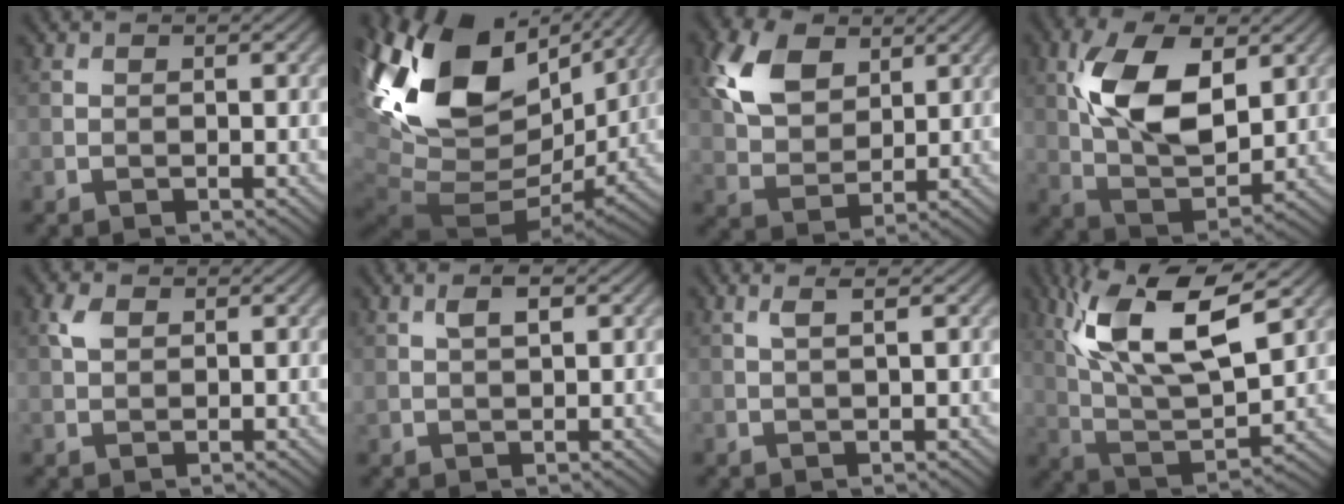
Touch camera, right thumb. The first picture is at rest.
{"total": 19.3, "force": [5.5, 12.8, 13.4], "torque": [-0.297, -0.025, 0.133]}
{"total": 8.9, "force": [3.9, 5.6, 5.6], "torque": [-0.143, 0.008, 0.072]}
{"total": 11.9, "force": [3.4, 6.3, 9.6], "torque": [-0.199, 0.005, 0.061]}
{"total": 2.2, "force": [0.9, 1.4, 1.4], "torque": [-0.038, 0.006, 0.018]}
{"total": 2.5, "force": [1.1, 0.9, 2.1], "torque": [-0.044, 0.004, 0.021]}
{"total": 1.9, "force": [0.8, 0.2, 1.7], "torque": [-0.030, 0.004, 0.016]}
{"total": 16.2, "force": [7.1, 6.0, 13.3], "torque": [-0.293, 0.010, 0.134]}